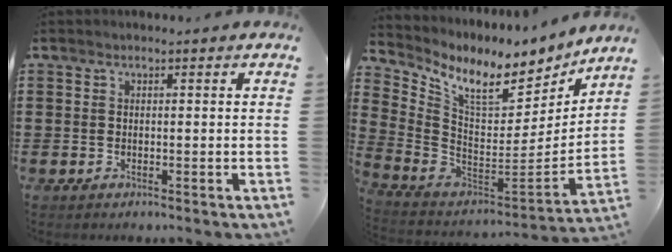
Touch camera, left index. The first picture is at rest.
{"total": 8.4, "force": [6.4, 3.1, 4.6], "torque": [-0.116, -0.048, 0.108]}